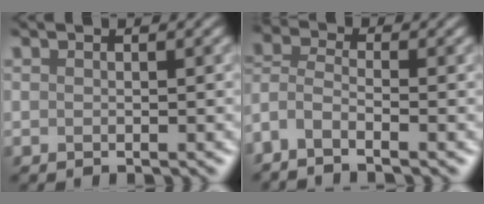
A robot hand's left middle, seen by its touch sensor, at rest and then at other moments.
{"total": 3.2, "force": [-3.0, 0.6, 1.1], "torque": [-0.033, -0.003, -0.064]}